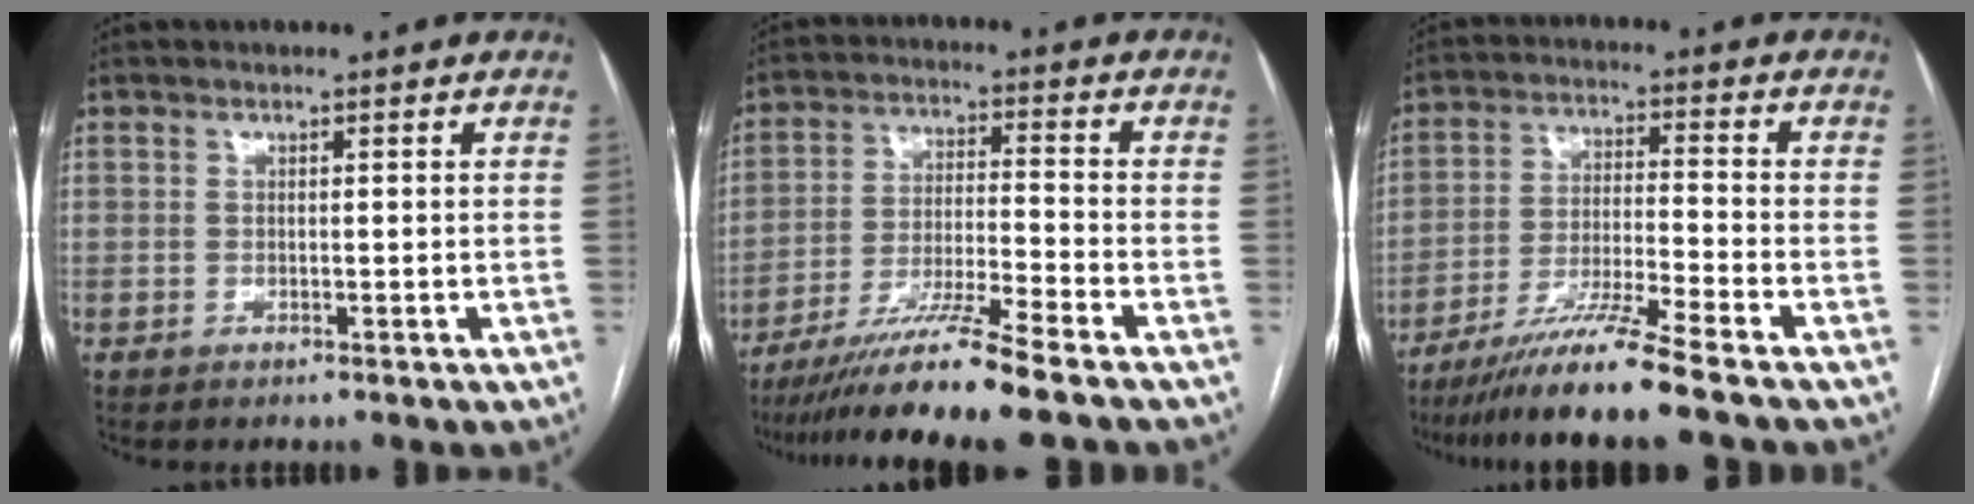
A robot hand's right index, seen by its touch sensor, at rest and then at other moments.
{"total": 11.5, "force": [-9.2, -1.9, 6.7], "torque": [-0.114, -0.030, -0.164]}
{"total": 10.6, "force": [-8.4, -1.9, 6.2], "torque": [-0.109, -0.031, -0.153]}